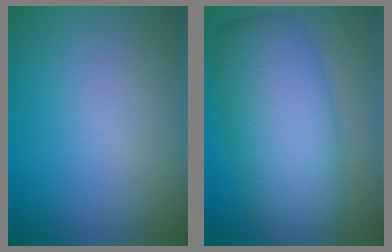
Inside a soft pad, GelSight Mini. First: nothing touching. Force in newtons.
{"total": 9.6, "press": 9.6, "slide": 0.2}